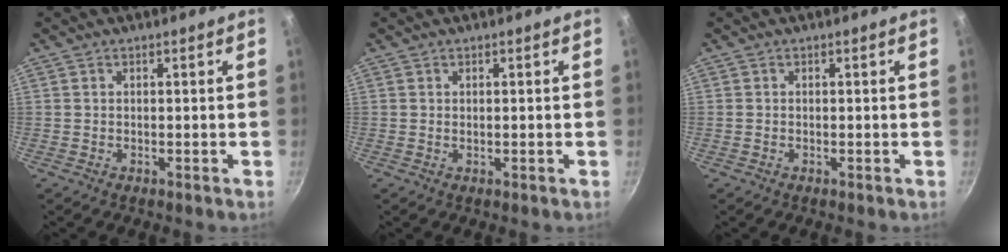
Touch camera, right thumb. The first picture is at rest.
{"total": 0.0}
{"total": 0.0}